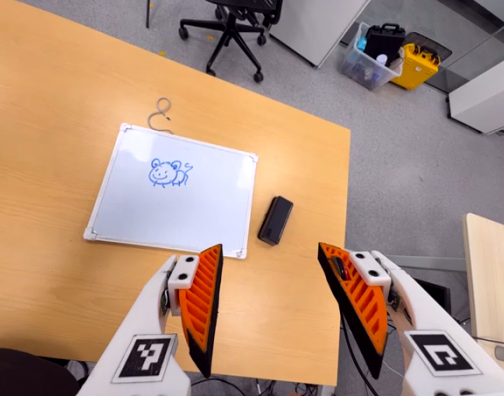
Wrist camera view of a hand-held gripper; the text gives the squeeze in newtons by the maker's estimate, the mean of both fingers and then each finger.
{"total": 0.0}